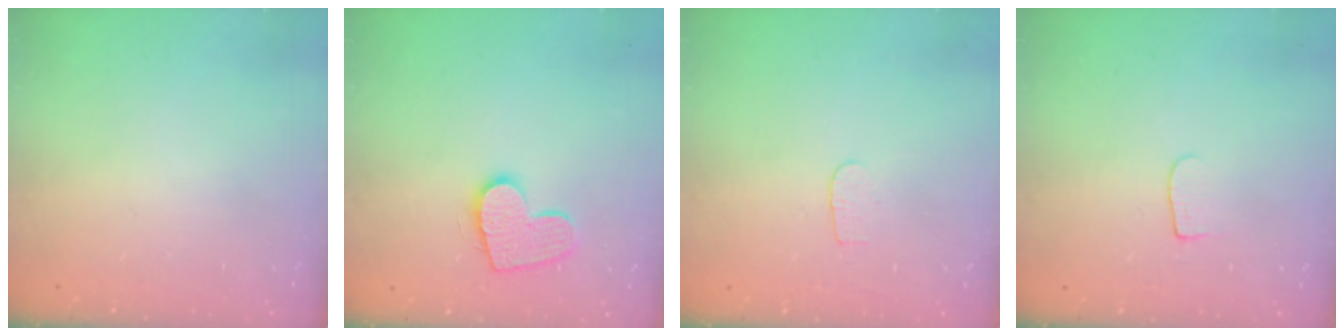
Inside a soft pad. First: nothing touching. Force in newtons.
{"total": 11.1, "press": 11.1, "slide": 0.6}
{"total": 3.7, "press": 3.6, "slide": 0.4}
{"total": 3.8, "press": 3.8, "slide": 0.5}